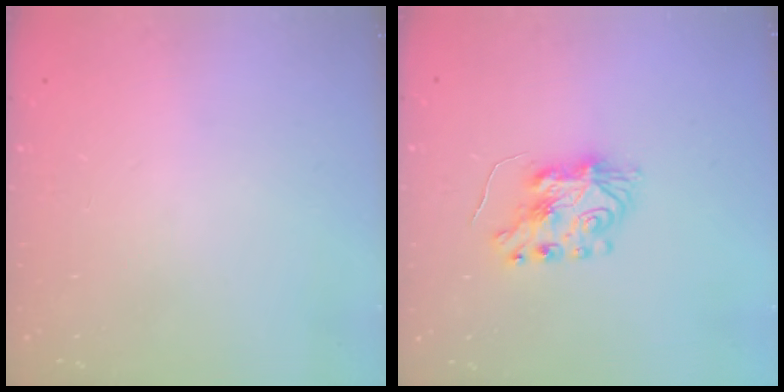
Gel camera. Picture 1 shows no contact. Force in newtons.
{"total": 8.7, "press": 8.6, "slide": 0.9}